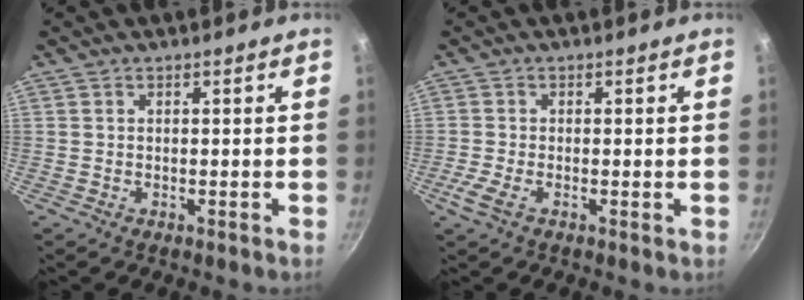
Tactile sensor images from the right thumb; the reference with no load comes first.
{"total": 2.9, "force": [-1.1, 1.0, 2.4], "torque": [-0.057, -0.002, -0.028]}